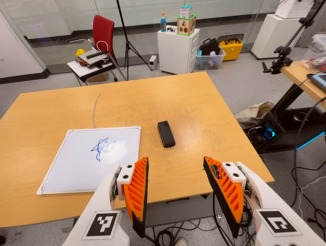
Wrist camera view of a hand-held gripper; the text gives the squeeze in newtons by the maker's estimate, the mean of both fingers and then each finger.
{"total": 0.0}